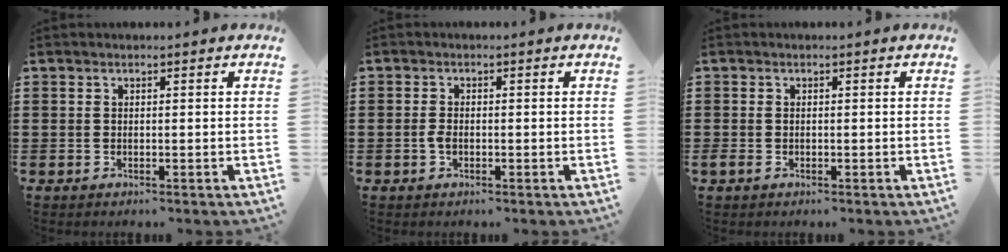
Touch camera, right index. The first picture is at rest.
{"total": 1.5, "force": [-0.5, 0.7, 1.2], "torque": [-0.032, -0.006, -0.011]}
{"total": 0.6, "force": [-0.3, 0.4, 0.3], "torque": [-0.007, 0.001, -0.007]}